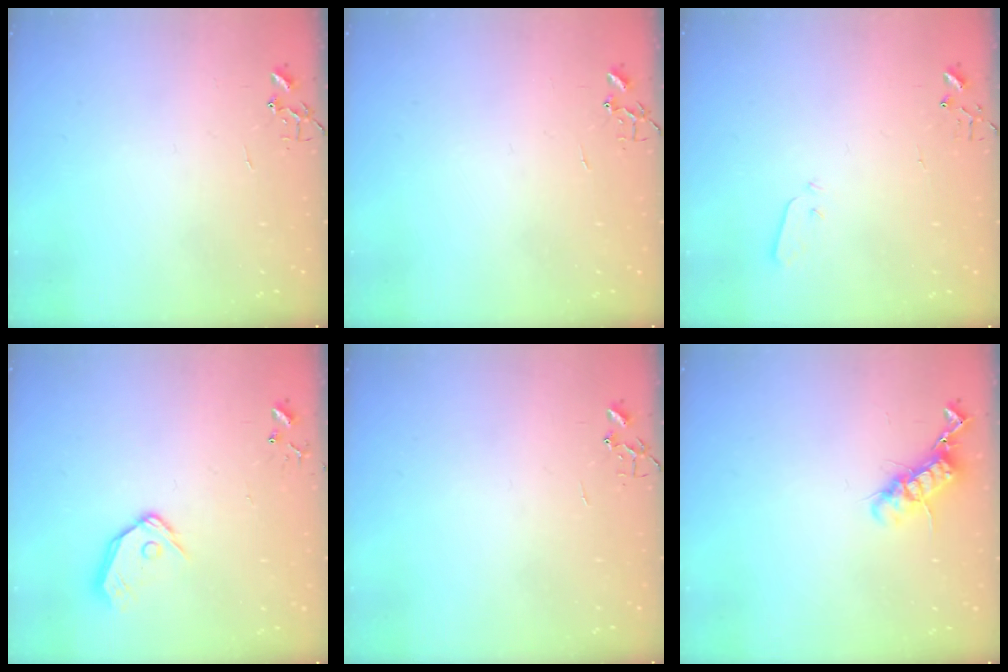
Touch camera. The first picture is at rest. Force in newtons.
{"total": 0.0}
{"total": 3.4, "press": 3.3, "slide": 0.7}
{"total": 10.3, "press": 10.2, "slide": 1.4}
{"total": 0.0}
{"total": 12.3, "press": 12.3, "slide": 0.6}